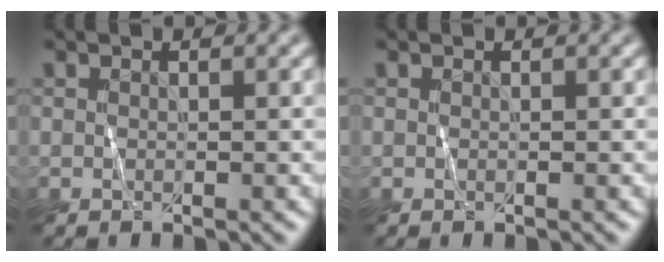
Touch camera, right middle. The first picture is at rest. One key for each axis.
{"total": 0.0}